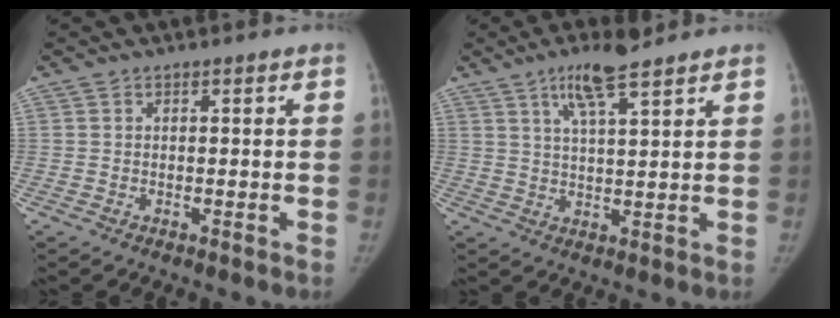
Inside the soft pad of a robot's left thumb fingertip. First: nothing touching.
{"total": 7.5, "force": [5.1, 1.3, 5.4], "torque": [-0.099, -0.023, 0.092]}